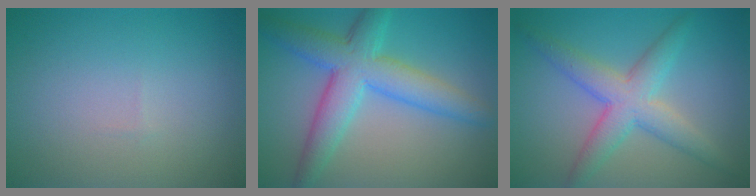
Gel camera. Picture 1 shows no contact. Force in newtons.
{"total": 6.9, "press": 6.9, "slide": 0.3}
{"total": 4.9, "press": 4.9, "slide": 0.1}